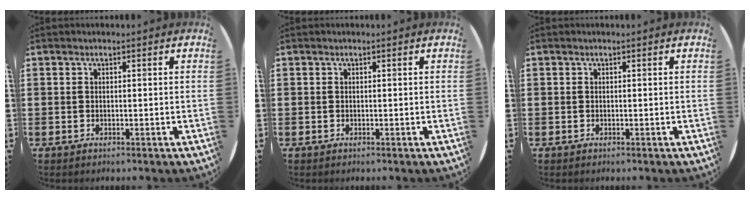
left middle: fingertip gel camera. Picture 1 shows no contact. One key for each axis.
{"total": 0.0}
{"total": 0.0}